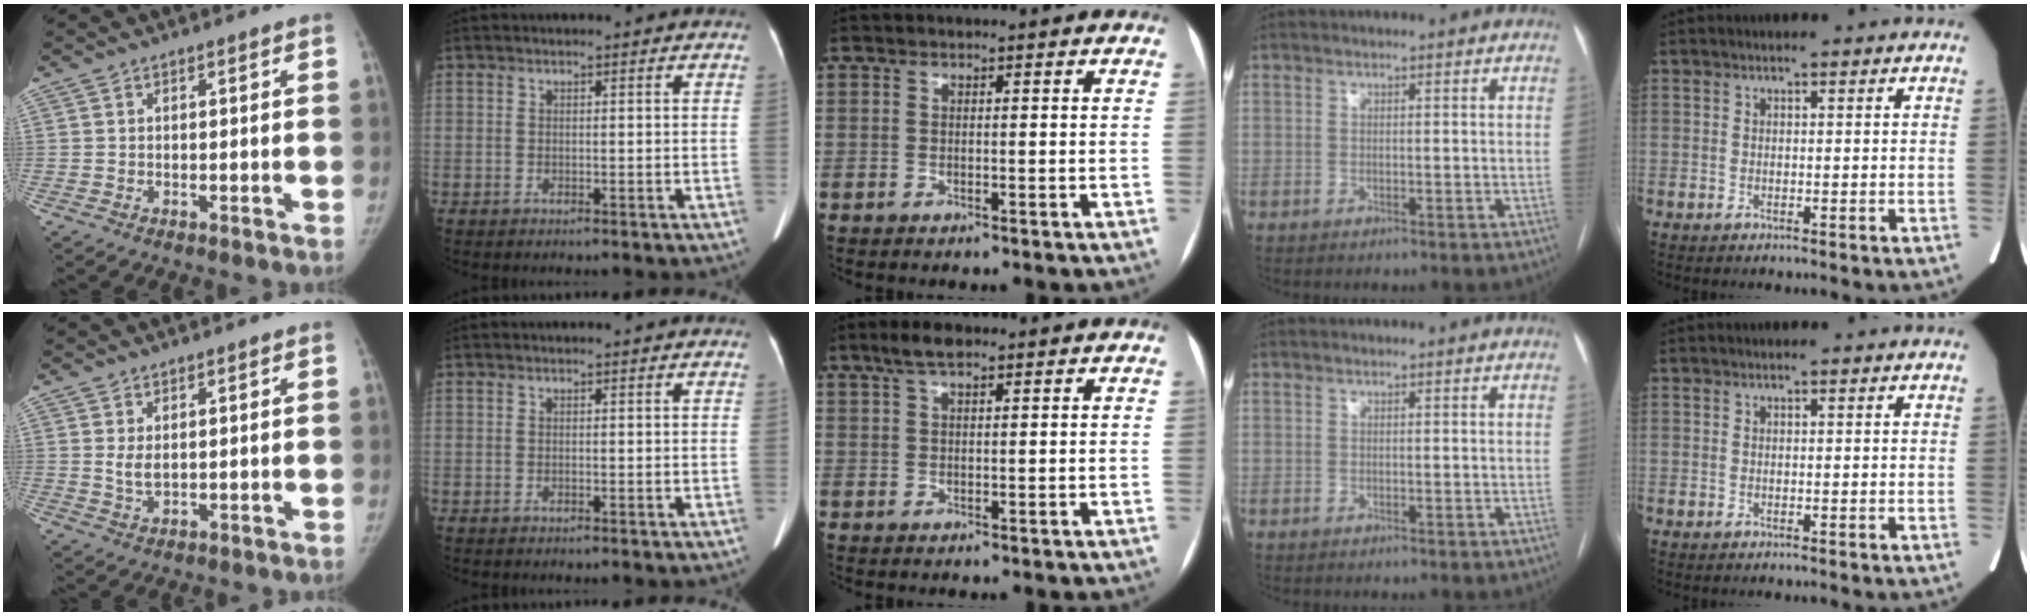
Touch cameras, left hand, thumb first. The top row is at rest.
{"thumb": {"total": 2.7, "force": [0.9, 1.5, 2.1], "torque": [-0.035, -0.010, 0.023]}, "middle": {"total": 3.7, "force": [2.6, 1.0, 2.5], "torque": [-0.054, 0.015, 0.050]}}